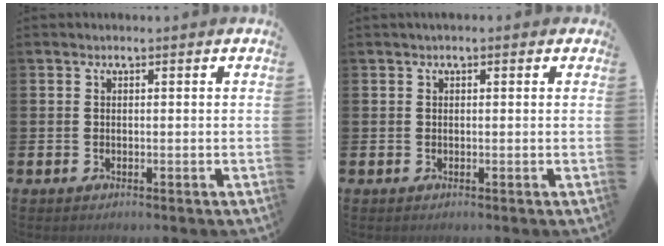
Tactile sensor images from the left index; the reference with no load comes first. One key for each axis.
{"total": 0.6, "fx": 0.3, "fy": 0.4, "fz": 0.4, "tx": -0.006, "ty": 0.007, "tz": 0.003}